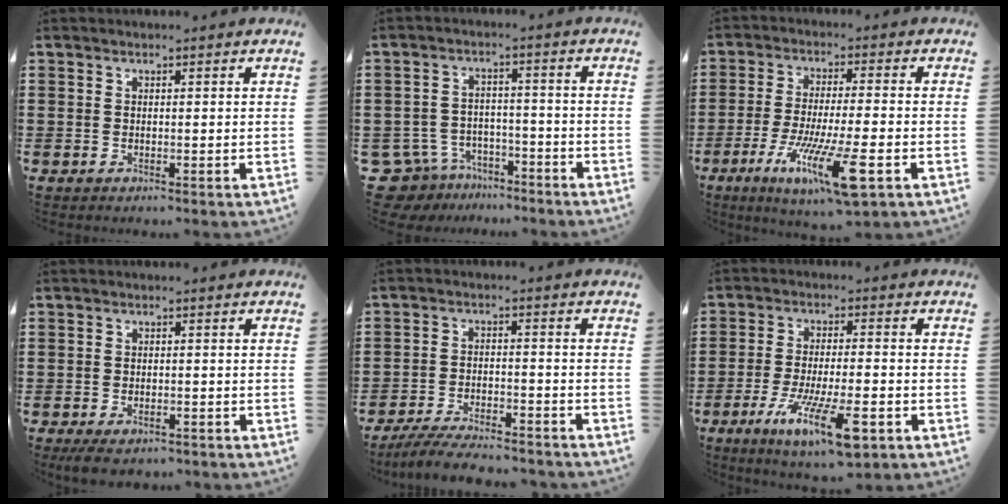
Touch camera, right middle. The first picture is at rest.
{"total": 6.1, "force": [-5.6, 2.3, 0.6], "torque": [-0.040, 0.013, -0.120]}
{"total": 12.0, "force": [-5.3, 1.8, 10.6], "torque": [-0.205, -0.012, -0.095]}
{"total": 2.1, "force": [-1.8, 0.7, 0.9], "torque": [-0.017, 0.003, -0.035]}
{"total": 5.9, "force": [-5.5, 0.4, 1.9], "torque": [-0.040, -0.005, -0.107]}
{"total": 11.1, "force": [-5.7, 2.7, 9.1], "torque": [-0.172, -0.004, -0.099]}